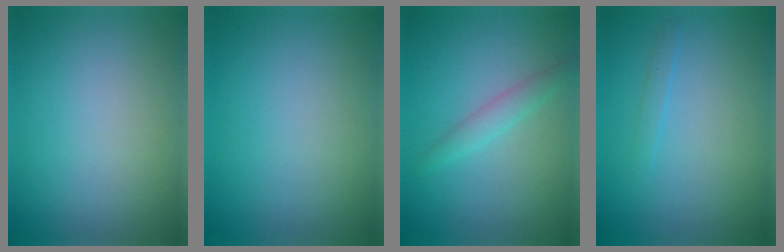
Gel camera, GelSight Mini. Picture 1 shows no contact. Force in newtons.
{"total": 0.0}
{"total": 1.7, "press": 1.7, "slide": 0.1}
{"total": 0.7, "press": 0.7, "slide": 0.1}